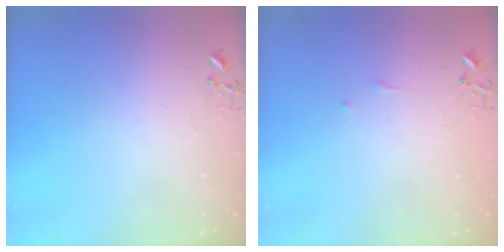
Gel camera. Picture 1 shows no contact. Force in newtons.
{"total": 4.7, "press": 4.7, "slide": 0.7}